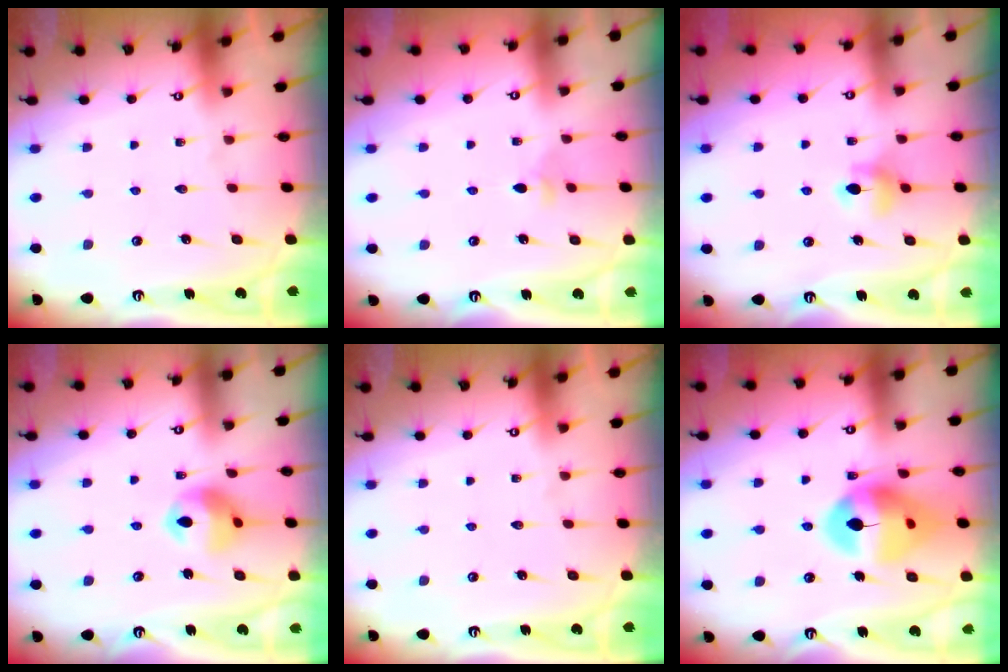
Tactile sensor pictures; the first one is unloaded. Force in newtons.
{"total": 3.1, "press": 3.0, "slide": 0.7}
{"total": 6.2, "press": 6.1, "slide": 0.8}
{"total": 11.0, "press": 10.9, "slide": 1.9}
{"total": 0.0}
{"total": 15.6, "press": 15.5, "slide": 1.8}